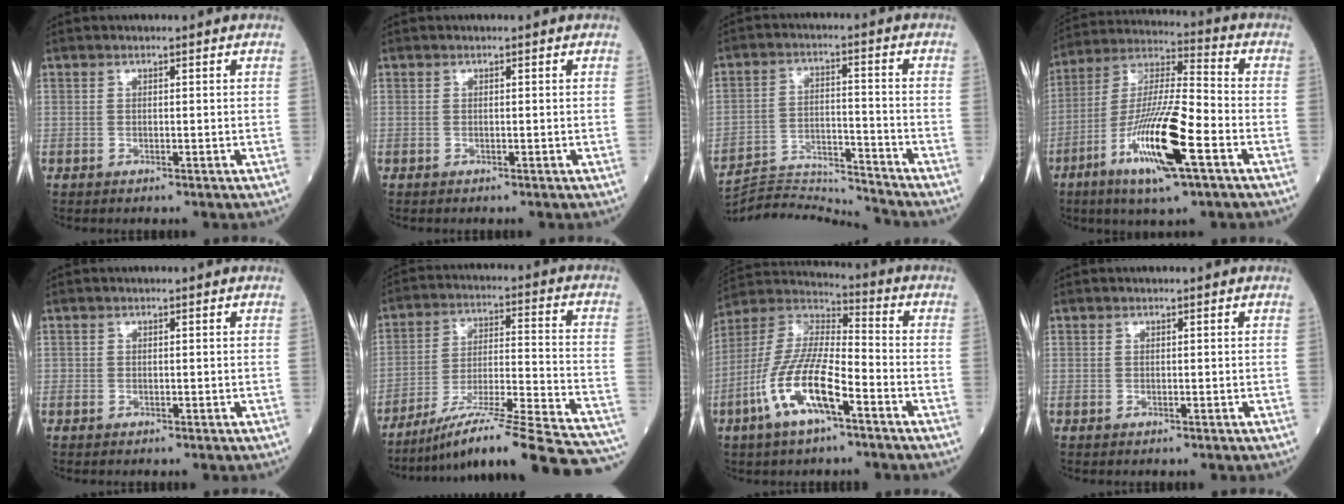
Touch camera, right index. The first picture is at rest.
{"total": 0.0}
{"total": 12.7, "force": [-12.5, -2.3, -0.2], "torque": [-0.001, 0.011, -0.214]}
{"total": 17.5, "force": [-6.5, 2.1, 16.1], "torque": [-0.316, -0.019, -0.116]}
{"total": 0.0}
{"total": 27.5, "force": [-24.2, 0.6, 13.1], "torque": [-0.120, -0.006, -0.348]}
{"total": 13.8, "force": [-6.0, 3.6, 11.9], "torque": [-0.249, 0.000, -0.118]}
{"total": 0.0}